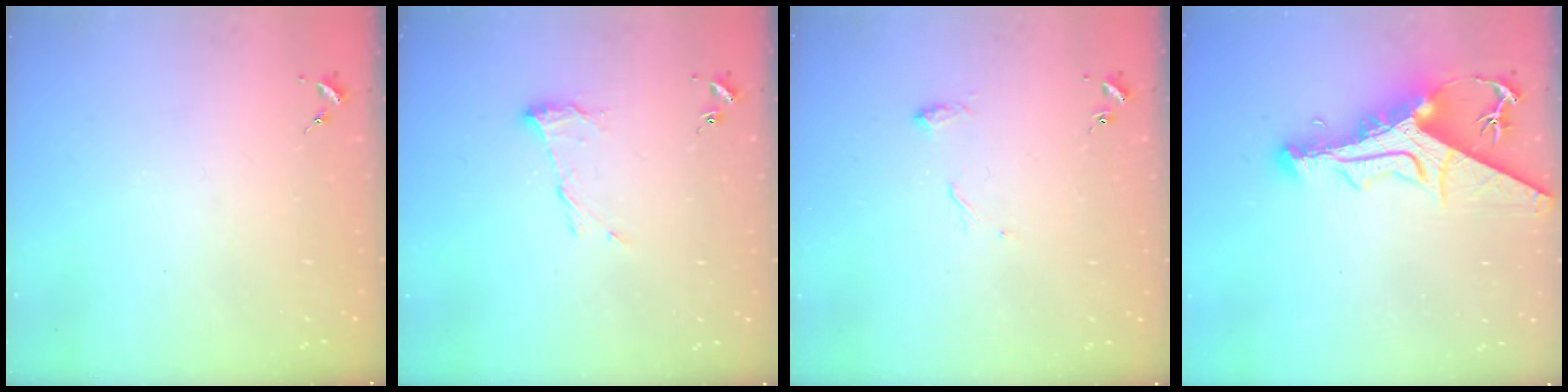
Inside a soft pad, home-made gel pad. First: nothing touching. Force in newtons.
{"total": 8.2, "press": 8.2, "slide": 0.3}
{"total": 7.5, "press": 7.5, "slide": 0.4}
{"total": 17.5, "press": 17.5, "slide": 1.6}